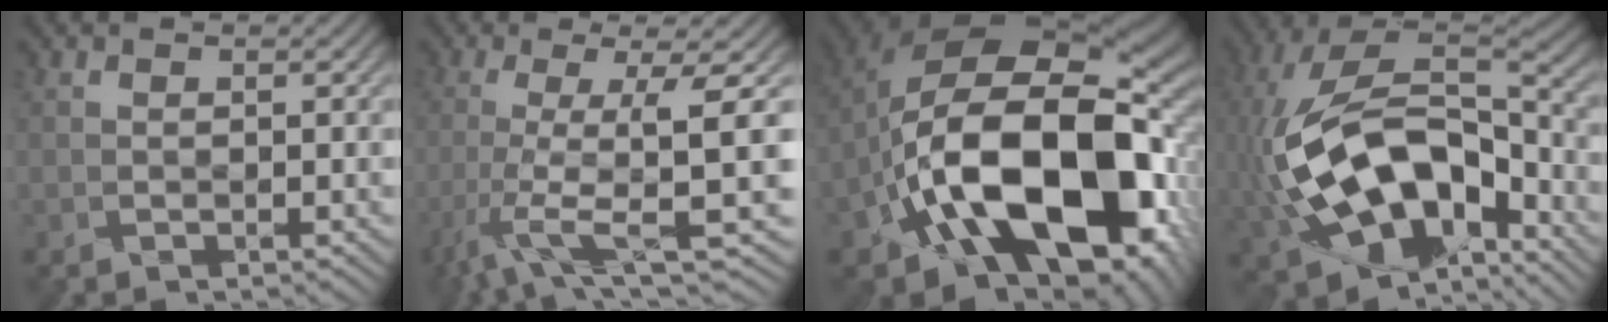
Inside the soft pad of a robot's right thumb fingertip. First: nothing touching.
{"total": 10.1, "force": [-2.7, 1.7, 9.6], "torque": [-0.167, 0.001, -0.040]}
{"total": 20.1, "force": [-5.7, 11.9, 15.1], "torque": [-0.286, -0.018, -0.082]}
{"total": 18.5, "force": [-4.9, 10.7, 14.2], "torque": [-0.311, -0.004, -0.072]}